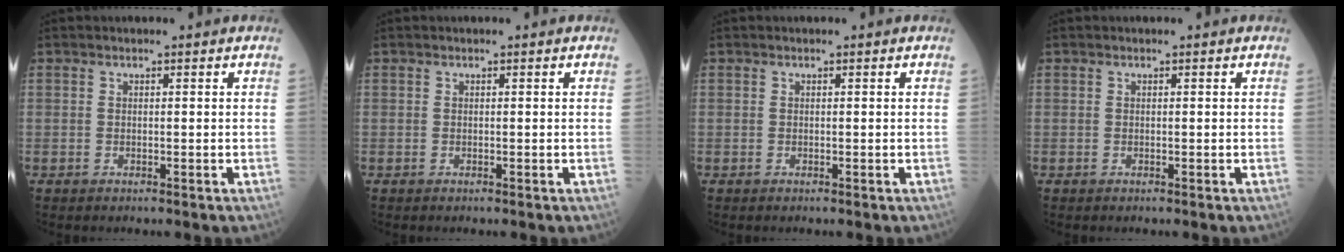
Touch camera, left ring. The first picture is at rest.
{"total": 0.0}
{"total": 0.0}
{"total": 0.0}